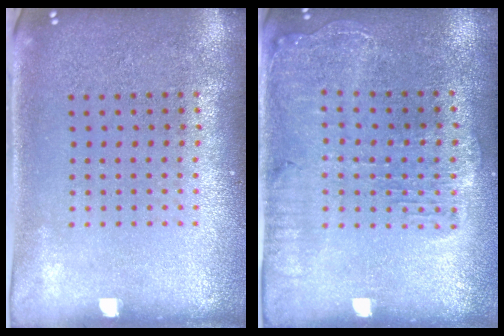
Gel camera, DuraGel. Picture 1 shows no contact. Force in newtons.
{"total": 1.7, "press": 1.6, "slide": 0.5}